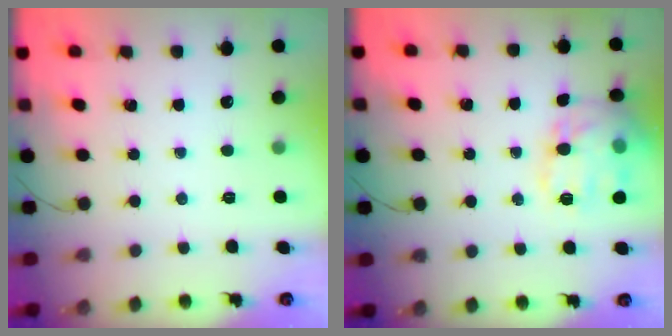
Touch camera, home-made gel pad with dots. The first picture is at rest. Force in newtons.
{"total": 16.7, "press": 16.6, "slide": 1.2}